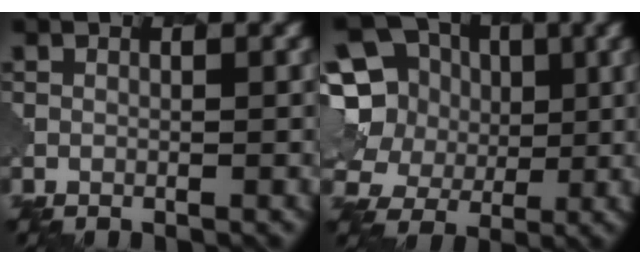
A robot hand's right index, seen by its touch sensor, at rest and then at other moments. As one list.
[{"total": 11.5, "force": [2.8, 9.9, 5.0], "torque": [-0.138, 0.036, 0.020]}]